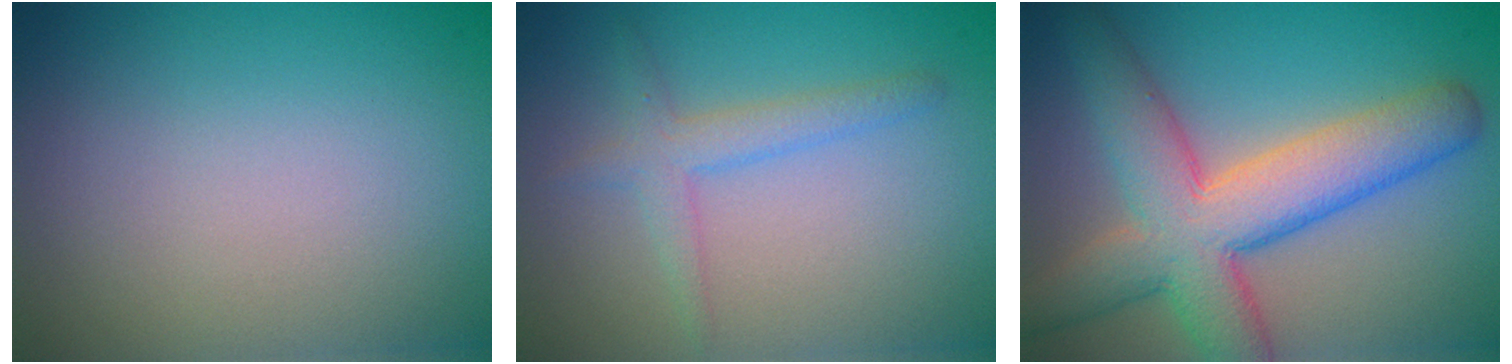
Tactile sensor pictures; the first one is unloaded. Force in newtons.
{"total": 2.3, "press": 2.3, "slide": 0.1}
{"total": 8.7, "press": 8.7, "slide": 0.3}